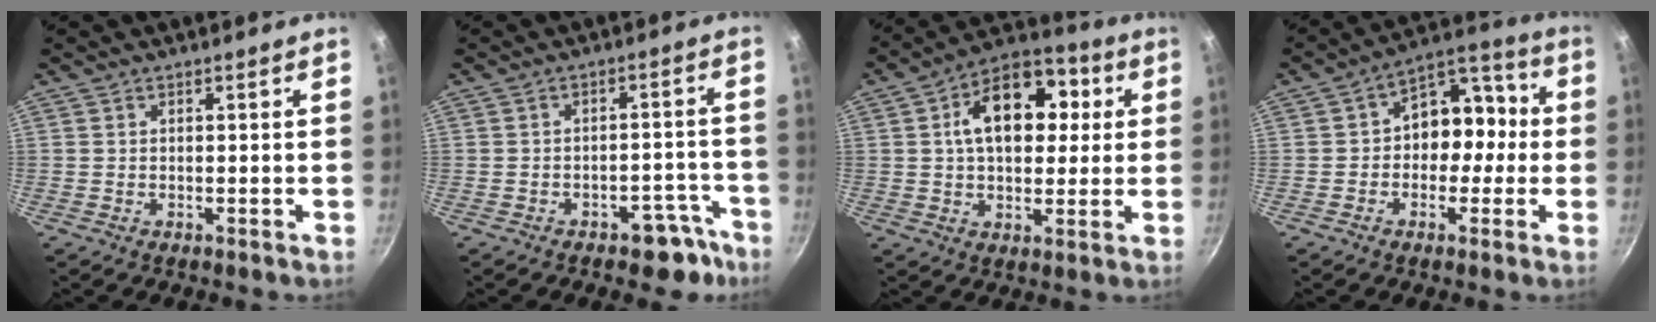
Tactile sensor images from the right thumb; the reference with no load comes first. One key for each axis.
{"total": 7.2, "fx": -4.9, "fy": 3.7, "fz": 3.7, "tx": -0.025, "ty": 0.051, "tz": -0.062}
{"total": 16.4, "fx": 3.5, "fy": 10.2, "fz": 12.4, "tx": -0.155, "ty": 0.019, "tz": 0.046}
{"total": 12.0, "fx": -0.1, "fy": 8.3, "fz": 8.7, "tx": -0.073, "ty": 0.043, "tz": -0.017}